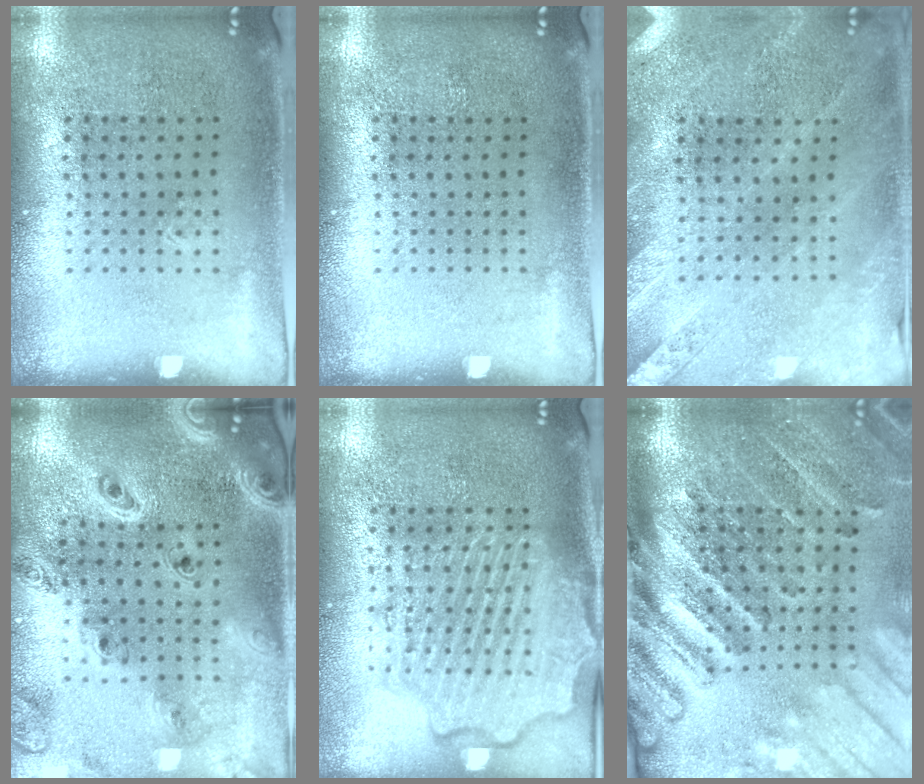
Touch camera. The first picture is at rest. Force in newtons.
{"total": 0.0}
{"total": 0.6, "press": 0.6, "slide": 0.2}
{"total": 2.5, "press": 2.2, "slide": 1.1}
{"total": 4.4, "press": 4.4, "slide": 0.4}
{"total": 4.4, "press": 3.3, "slide": 2.9}